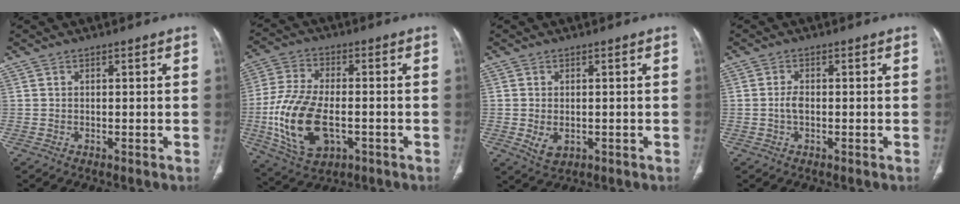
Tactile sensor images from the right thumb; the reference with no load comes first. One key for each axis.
{"total": 16.4, "fx": -3.5, "fy": 9.0, "fz": 13.3, "tx": -0.272, "ty": 0.005, "tz": -0.055}
{"total": 3.6, "fx": -0.6, "fy": 2.4, "fz": 2.6, "tx": -0.047, "ty": -0.004, "tz": 0.000}
{"total": 2.0, "fx": -0.4, "fy": 1.1, "fz": 1.6, "tx": -0.035, "ty": 0.004, "tz": -0.008}